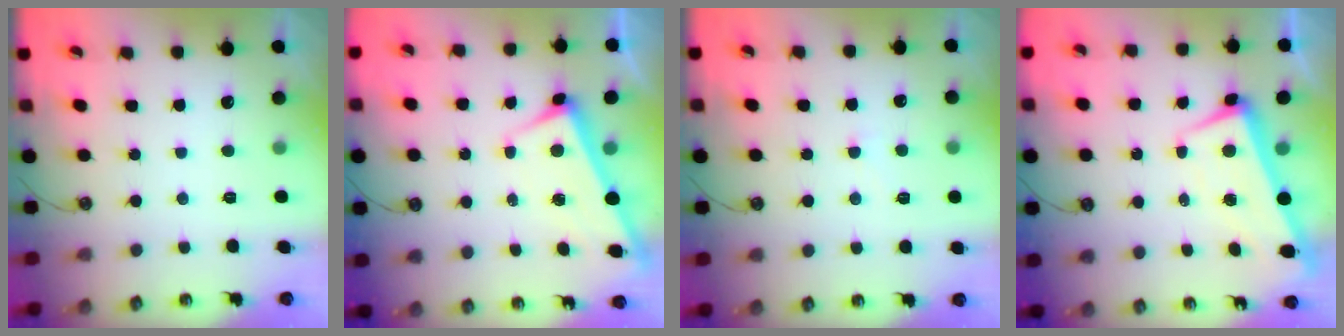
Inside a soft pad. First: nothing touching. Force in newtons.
{"total": 2.7, "press": 2.7, "slide": 0.4}
{"total": 4.4, "press": 4.4, "slide": 0.6}
{"total": 2.3, "press": 1.5, "slide": 1.7}